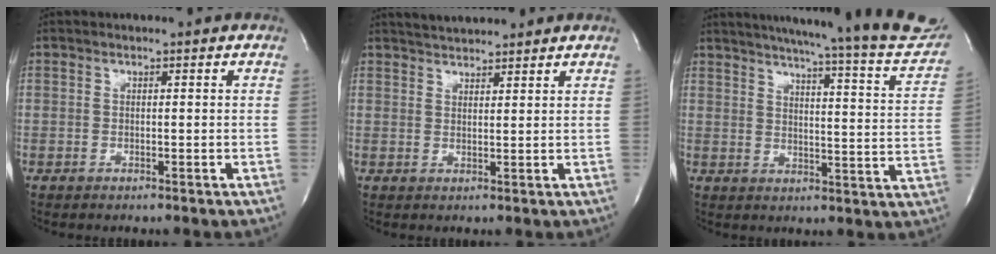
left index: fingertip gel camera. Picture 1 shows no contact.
{"total": 4.2, "force": [3.5, 1.8, 1.6], "torque": [-0.015, 0.019, 0.044]}
{"total": 27.6, "force": [24.8, 1.2, 12.1], "torque": [-0.181, -0.086, 0.290]}